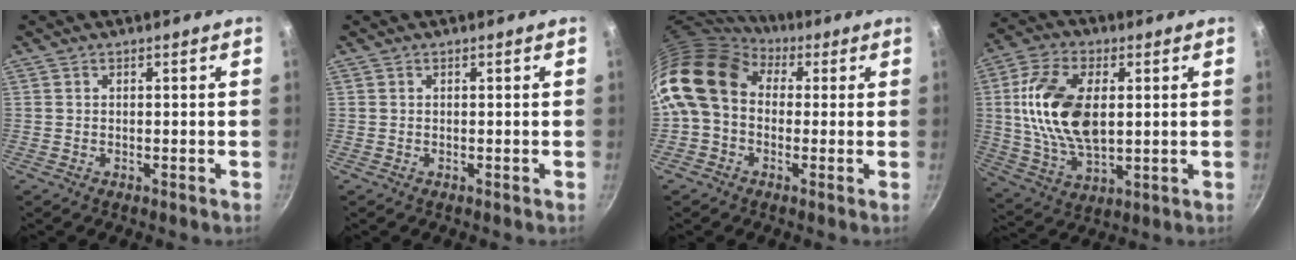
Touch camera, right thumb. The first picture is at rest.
{"total": 0.0}
{"total": 14.7, "force": [2.4, 11.2, 9.2], "torque": [-0.167, 0.023, 0.021]}
{"total": 17.0, "force": [2.3, 9.6, 13.8], "torque": [-0.251, -0.003, 0.045]}